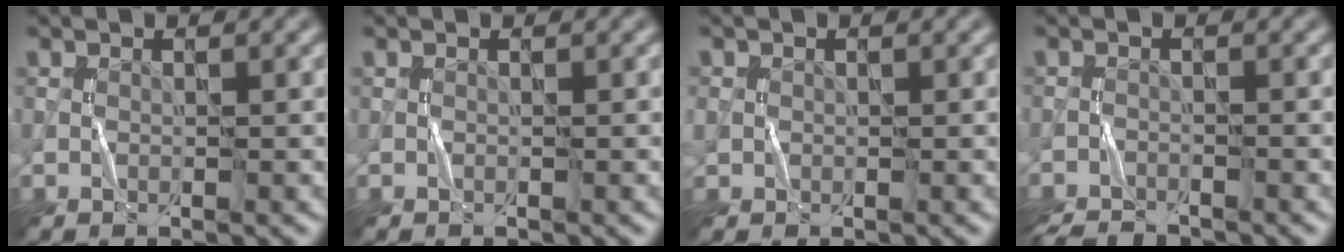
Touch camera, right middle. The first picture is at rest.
{"total": 0.0}
{"total": 1.2, "force": [0.1, 1.2, 0.2], "torque": [0.001, -0.001, -0.001]}
{"total": 4.0, "force": [-3.9, 0.5, 0.7], "torque": [-0.021, -0.014, -0.070]}